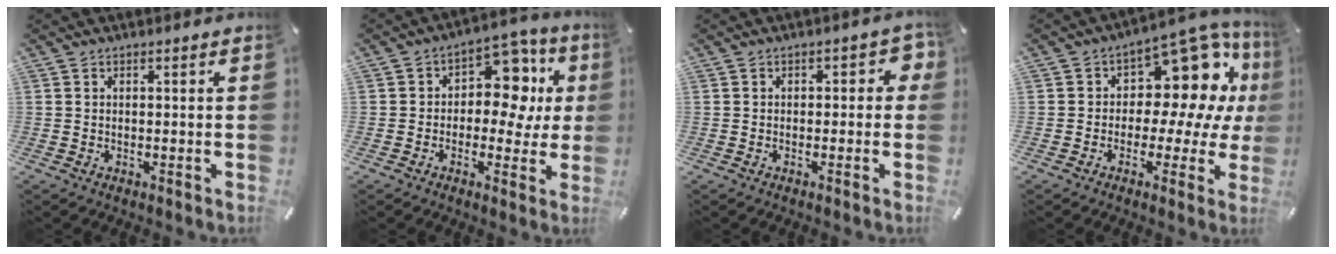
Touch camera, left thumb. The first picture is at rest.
{"total": 12.8, "force": [2.8, 8.7, 9.1], "torque": [-0.116, -0.018, 0.048]}
{"total": 2.9, "force": [-0.1, 1.9, 2.2], "torque": [-0.027, 0.004, -0.008]}
{"total": 12.6, "force": [6.1, 7.5, 8.0], "torque": [-0.120, -0.060, 0.107]}